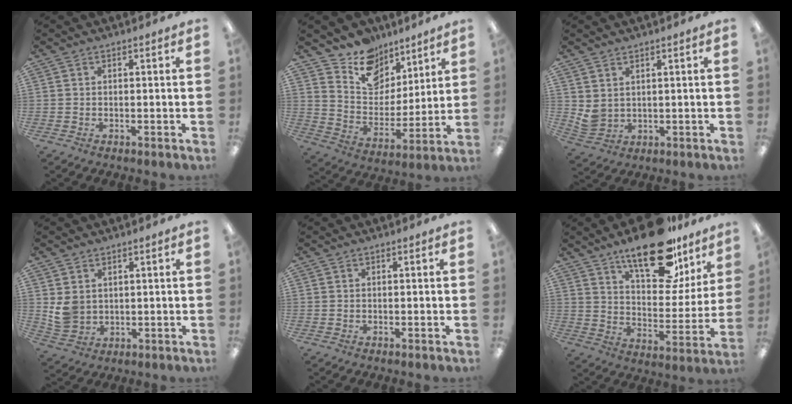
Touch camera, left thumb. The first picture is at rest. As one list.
[{"total": 13.2, "force": [10.2, 7.9, 2.7], "torque": [-0.051, -0.084, 0.194]}, {"total": 3.4, "force": [2.3, 2.2, 1.2], "torque": [-0.029, -0.012, 0.047]}, {"total": 5.4, "force": [2.0, 4.6, 2.1], "torque": [-0.038, 0.000, 0.045]}, {"total": 0.0}, {"total": 22.2, "force": [15.3, 9.4, 13.1], "torque": [-0.188, -0.088, 0.256]}]